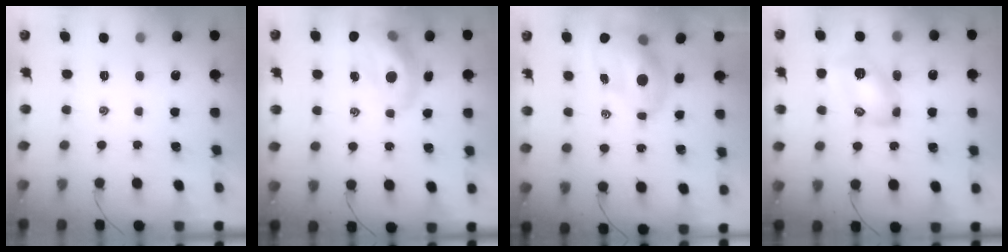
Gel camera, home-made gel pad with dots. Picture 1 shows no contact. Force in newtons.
{"total": 13.4, "press": 12.9, "slide": 3.3}
{"total": 9.0, "press": 8.7, "slide": 2.4}
{"total": 11.7, "press": 11.7, "slide": 0.8}